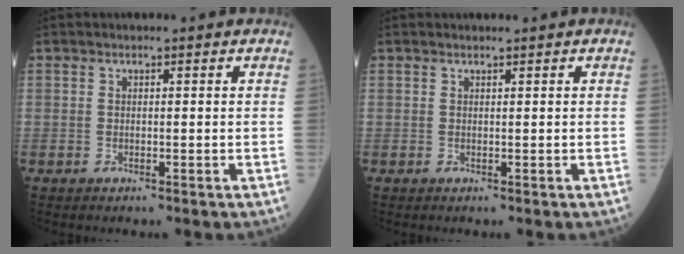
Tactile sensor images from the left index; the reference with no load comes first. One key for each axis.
{"total": 1.2, "fx": 1.1, "fy": 0.0, "fz": 0.4, "tx": -0.006, "ty": 0.009, "tz": 0.019}